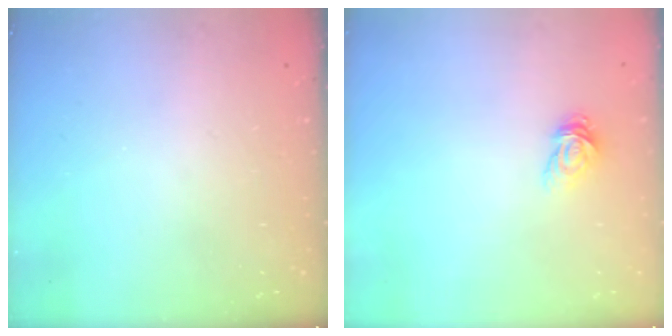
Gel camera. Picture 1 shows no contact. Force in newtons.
{"total": 3.8, "press": 3.8, "slide": 0.4}